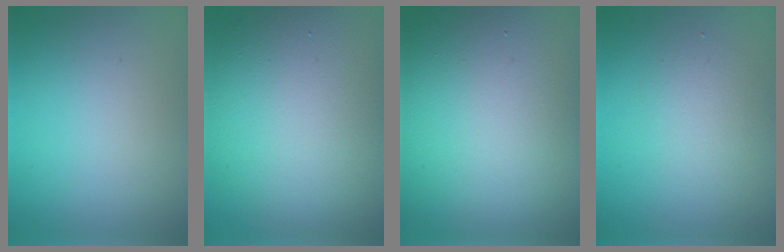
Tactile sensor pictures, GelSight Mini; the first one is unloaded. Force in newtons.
{"total": 13.8, "press": 13.7, "slide": 1.2}
{"total": 20.6, "press": 20.5, "slide": 1.3}
{"total": 2.0, "press": 2.0, "slide": 0.1}